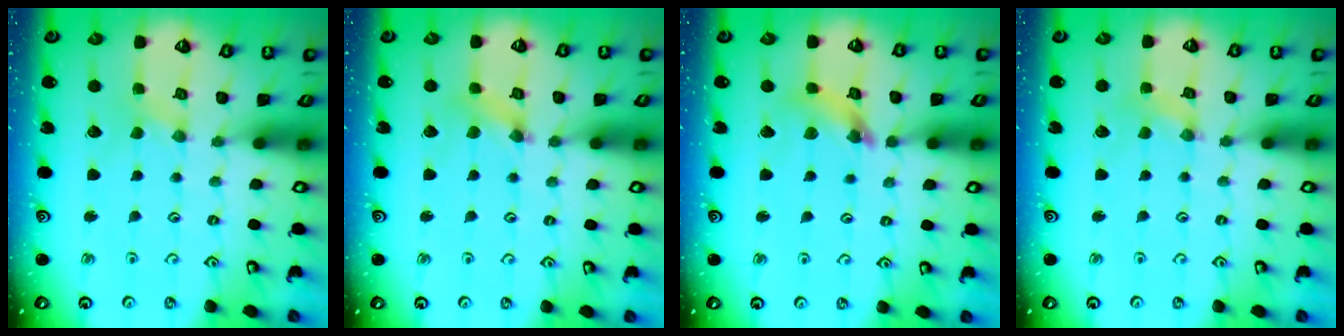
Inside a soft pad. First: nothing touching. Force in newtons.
{"total": 1.4, "press": 1.4, "slide": 0.2}
{"total": 7.2, "press": 7.2, "slide": 0.8}
{"total": 1.9, "press": 1.8, "slide": 0.4}